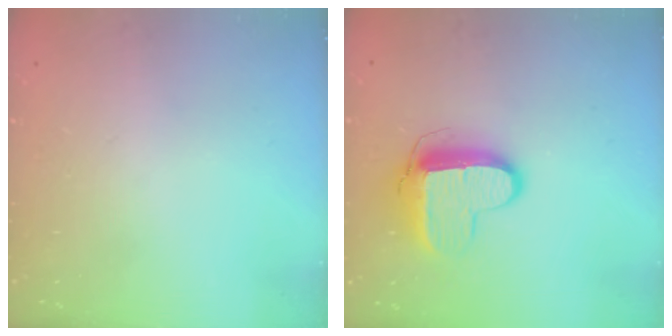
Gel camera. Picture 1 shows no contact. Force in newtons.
{"total": 11.1, "press": 11.1, "slide": 0.8}